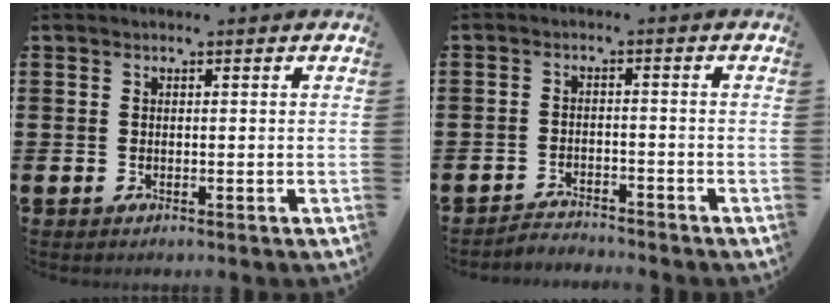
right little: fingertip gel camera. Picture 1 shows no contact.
{"total": 2.3, "force": [-2.3, 0.0, -0.3], "torque": [-0.003, 0.003, -0.051]}